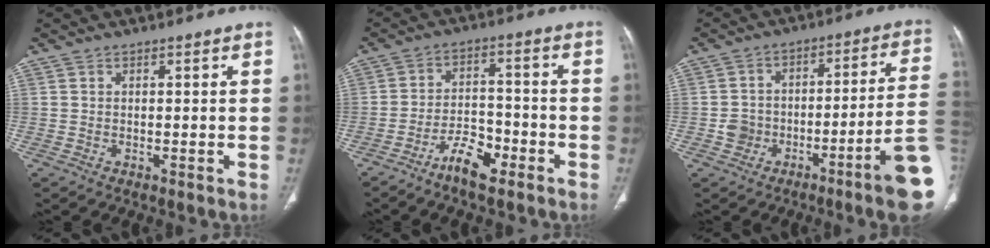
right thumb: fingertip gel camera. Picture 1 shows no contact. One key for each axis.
{"total": 10.3, "fx": -6.8, "fy": 4.1, "fz": 6.5, "tx": -0.109, "ty": 0.050, "tz": -0.123}
{"total": 14.7, "fx": -6.1, "fy": 3.2, "fz": 13.0, "tx": -0.164, "ty": 0.064, "tz": -0.090}